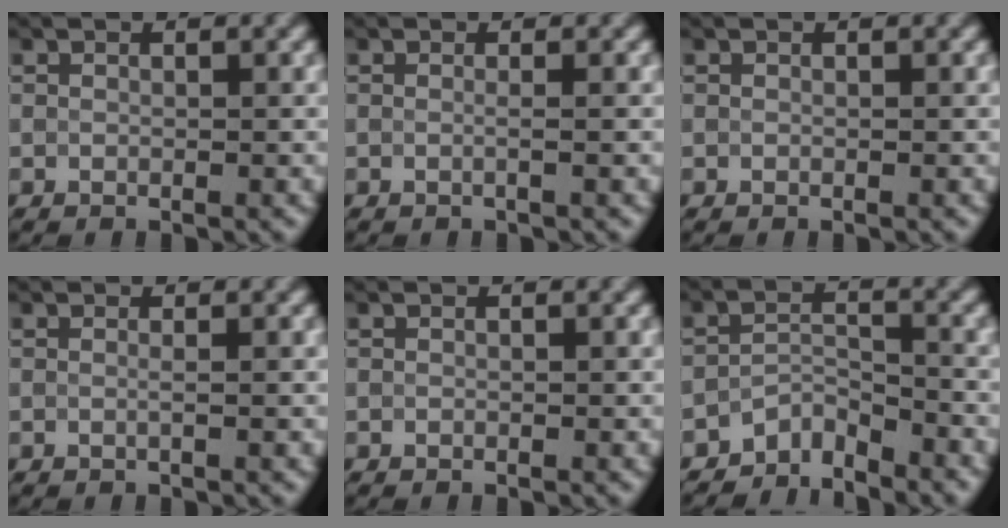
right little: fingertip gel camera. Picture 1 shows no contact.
{"total": 0.9, "force": [-0.1, 0.3, 0.9], "torque": [-0.010, -0.005, -0.009]}
{"total": 0.0}
{"total": 0.7, "force": [-0.1, 0.2, 0.7], "torque": [-0.009, -0.004, -0.005]}
{"total": 0.0}
{"total": 2.9, "force": [-2.7, 0.9, 0.7], "torque": [-0.008, 0.006, -0.055]}